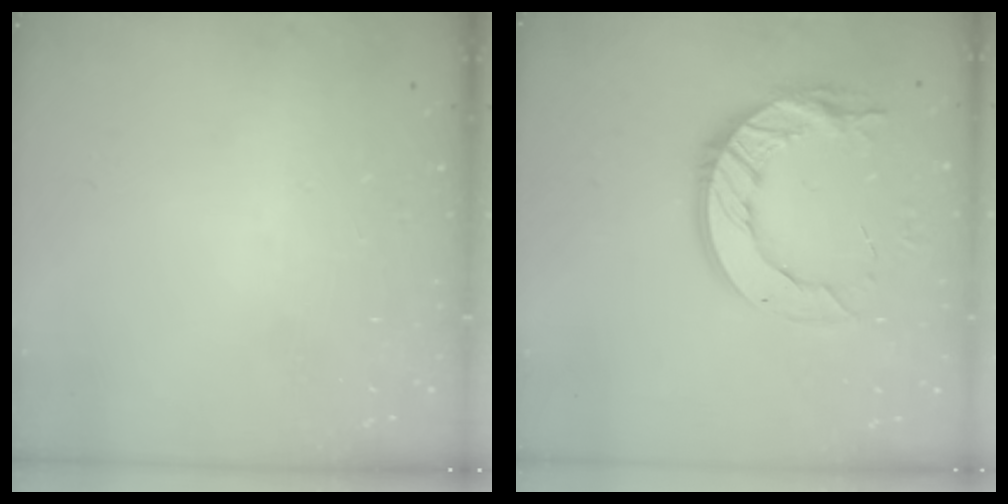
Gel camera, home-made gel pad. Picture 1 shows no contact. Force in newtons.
{"total": 14.6, "press": 14.5, "slide": 0.9}